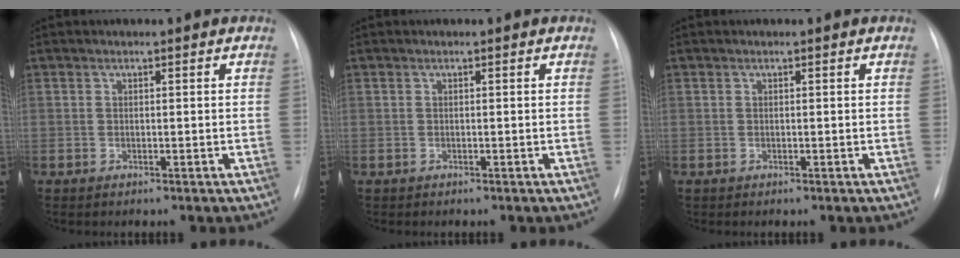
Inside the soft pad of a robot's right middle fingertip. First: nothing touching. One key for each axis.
{"total": 0.0}
{"total": 0.0}